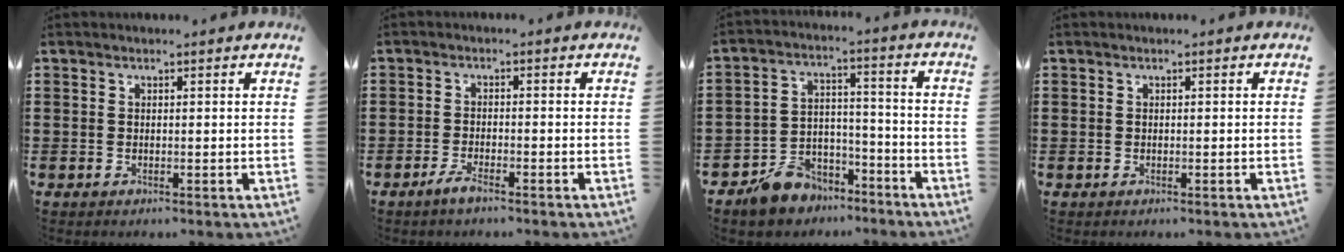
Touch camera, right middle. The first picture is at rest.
{"total": 2.4, "force": [-1.9, 0.4, 1.5], "torque": [-0.033, 0.000, -0.037]}
{"total": 7.7, "force": [-6.8, 3.5, 1.0], "torque": [-0.030, 0.031, -0.136]}
{"total": 0.0}